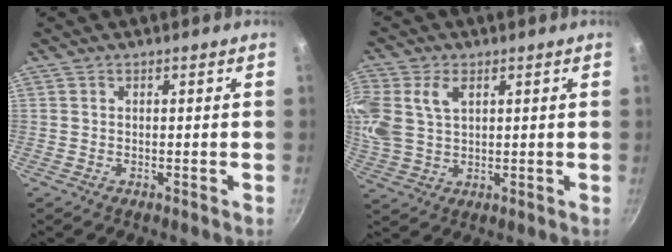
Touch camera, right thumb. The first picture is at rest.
{"total": 13.6, "force": [4.2, 9.1, 9.2], "torque": [-0.239, 0.007, 0.087]}